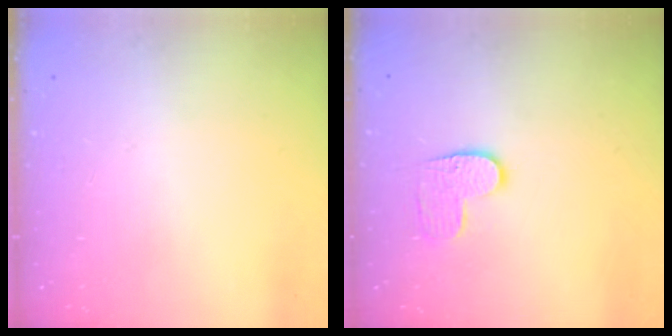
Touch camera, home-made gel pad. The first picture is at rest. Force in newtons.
{"total": 7.0, "press": 7.0, "slide": 0.2}